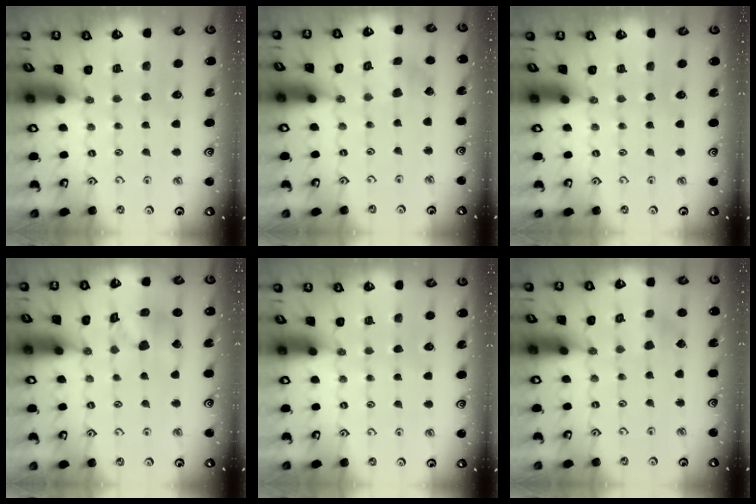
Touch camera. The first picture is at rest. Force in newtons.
{"total": 2.5, "press": 2.4, "slide": 0.3}
{"total": 0.0}
{"total": 13.2, "press": 13.1, "slide": 1.8}
{"total": 0.0}
{"total": 2.8, "press": 2.8, "slide": 0.1}